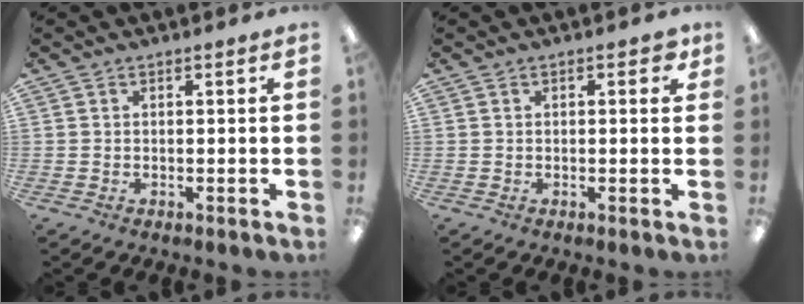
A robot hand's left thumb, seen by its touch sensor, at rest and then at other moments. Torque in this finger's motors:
{"motor_torque": [-0.24, 0.10, -0.25, 0.03, 0.03]}